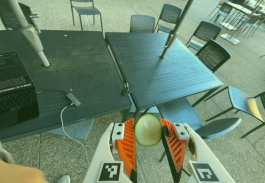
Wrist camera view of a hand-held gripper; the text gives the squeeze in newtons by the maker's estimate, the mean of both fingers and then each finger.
{"total": 7.5, "left": 7.0, "right": 8.1}